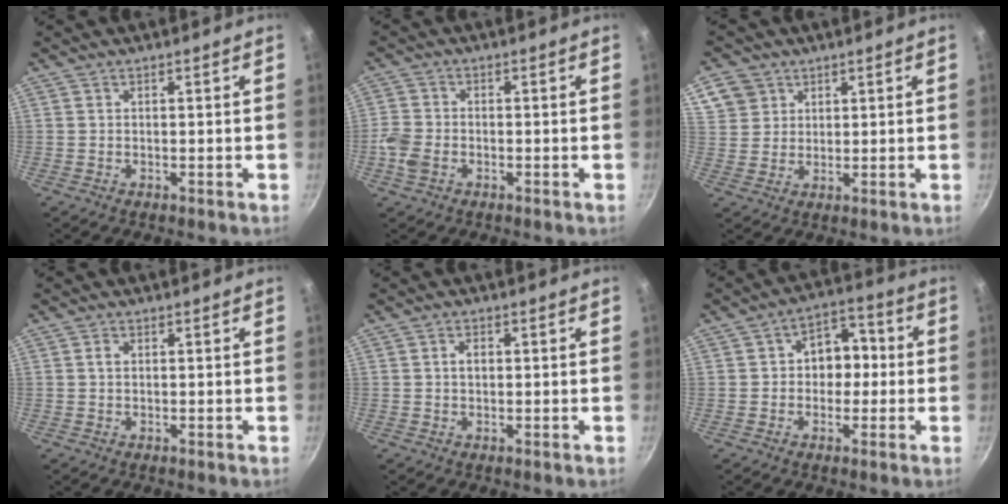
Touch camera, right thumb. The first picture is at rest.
{"total": 5.1, "force": [-1.9, 3.5, 3.1], "torque": [-0.071, 0.013, -0.046]}
{"total": 6.3, "force": [3.2, 5.3, 1.5], "torque": [0.001, 0.003, 0.063]}
{"total": 1.0, "force": [0.2, 0.8, 0.6], "torque": [-0.010, 0.004, 0.004]}
{"total": 2.0, "force": [0.2, 1.5, 1.3], "torque": [-0.013, 0.005, 0.003]}
{"total": 8.4, "force": [0.0, 6.6, 5.2], "torque": [-0.013, 0.024, -0.010]}